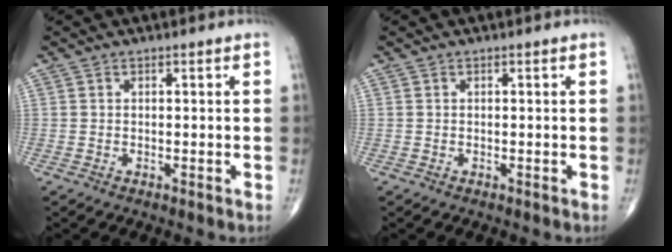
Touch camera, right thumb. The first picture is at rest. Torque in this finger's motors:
{"motor_torque": [-0.20, 0.13, 0.00, 0.00, 0.00]}